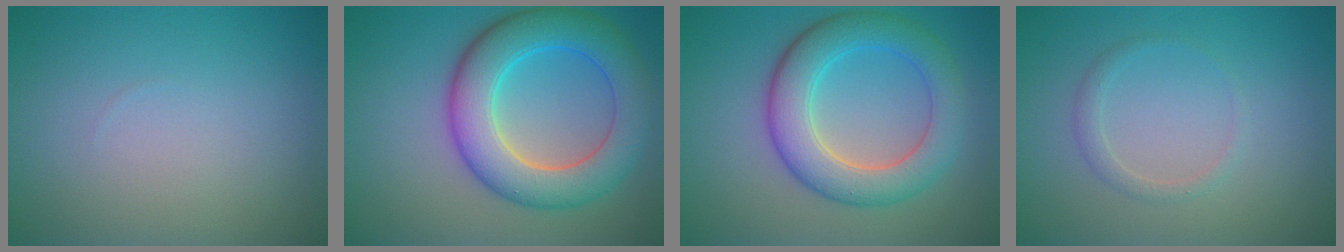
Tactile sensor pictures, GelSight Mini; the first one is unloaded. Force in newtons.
{"total": 8.2, "press": 8.2, "slide": 0.1}
{"total": 6.6, "press": 6.5, "slide": 0.2}
{"total": 1.2, "press": 1.2, "slide": 0.2}